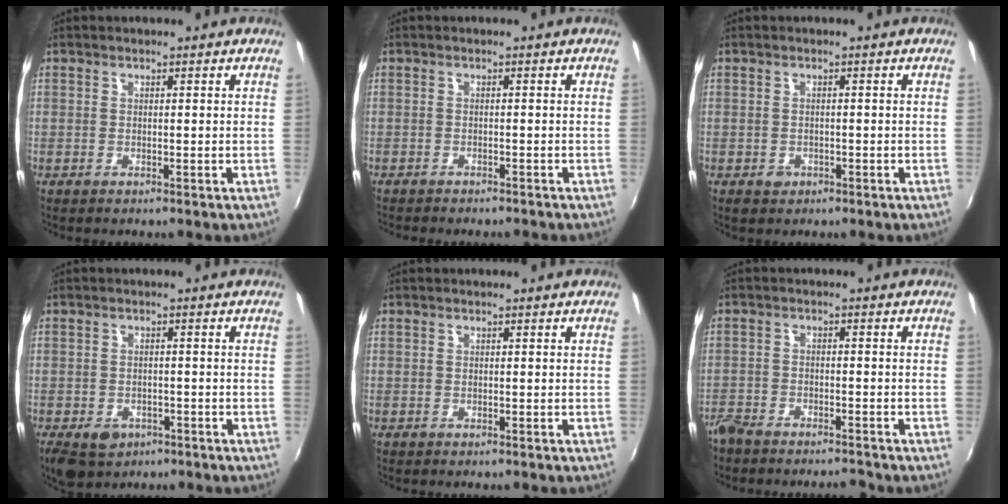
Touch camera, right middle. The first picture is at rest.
{"total": 3.7, "force": [-3.4, 0.9, 1.1], "torque": [-0.032, -0.013, -0.051]}
{"total": 2.0, "force": [-0.9, 1.7, 0.6], "torque": [-0.013, -0.003, -0.011]}
{"total": 7.6, "force": [-4.8, 4.6, 3.7], "torque": [-0.092, -0.015, -0.075]}
{"total": 0.0}
{"total": 6.6, "force": [-6.0, 2.1, 1.7], "torque": [-0.060, -0.006, -0.103]}